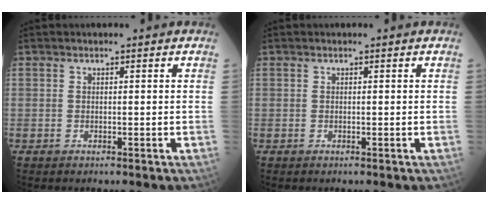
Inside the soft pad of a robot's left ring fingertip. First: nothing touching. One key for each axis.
{"total": 0.0}